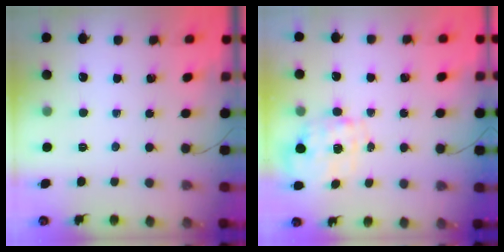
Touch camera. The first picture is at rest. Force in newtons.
{"total": 2.8, "press": 2.7, "slide": 0.9}